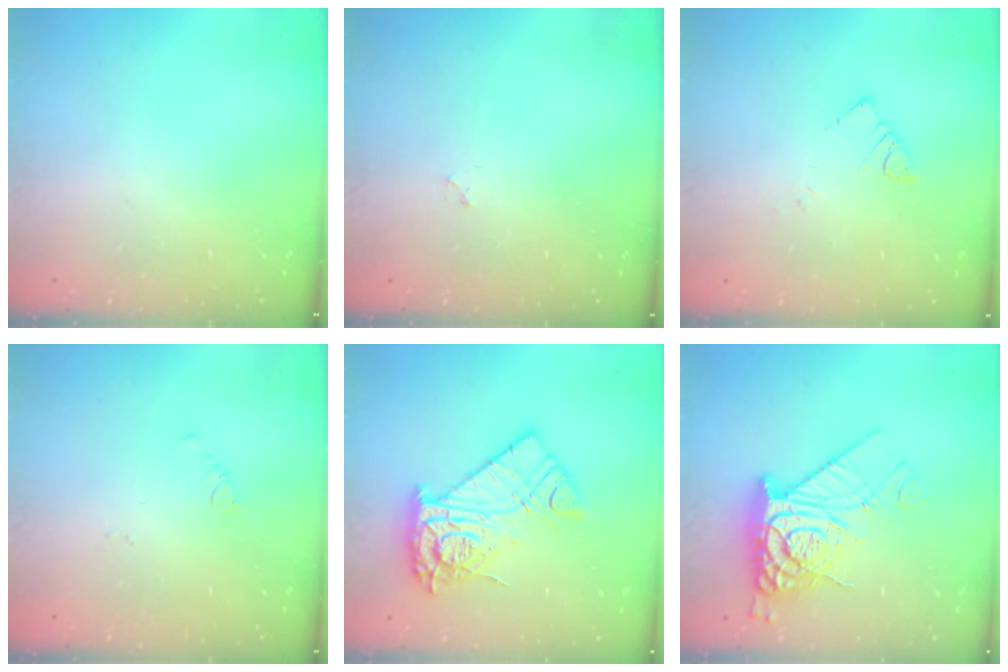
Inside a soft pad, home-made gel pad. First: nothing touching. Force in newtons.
{"total": 2.2, "press": 2.1, "slide": 0.3}
{"total": 3.8, "press": 3.8, "slide": 0.2}
{"total": 1.9, "press": 1.9, "slide": 0.4}
{"total": 15.9, "press": 15.8, "slide": 1.4}
{"total": 12.6, "press": 12.5, "slide": 1.4}